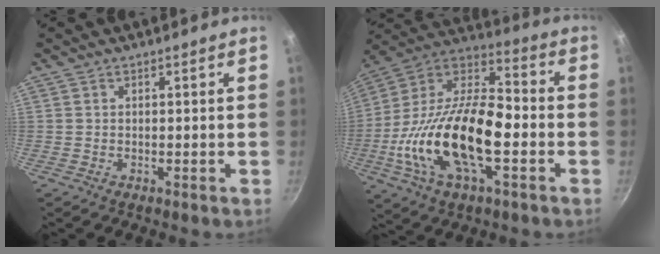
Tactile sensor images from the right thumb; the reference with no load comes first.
{"total": 25.1, "force": [-5.2, 12.1, 21.4], "torque": [-0.393, 0.040, -0.108]}